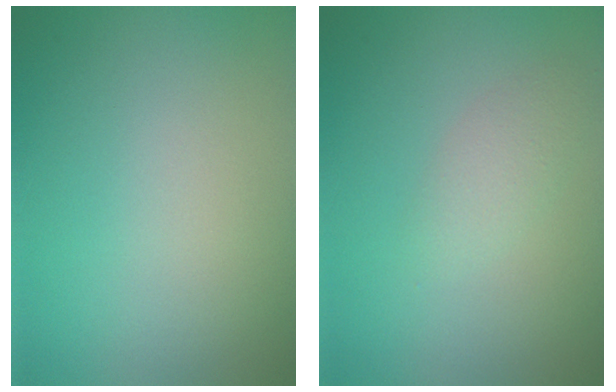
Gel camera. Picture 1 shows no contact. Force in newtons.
{"total": 1.7, "press": 1.7, "slide": 0.0}